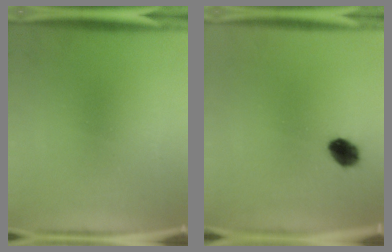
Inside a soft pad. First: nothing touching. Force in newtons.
{"total": 5.5}